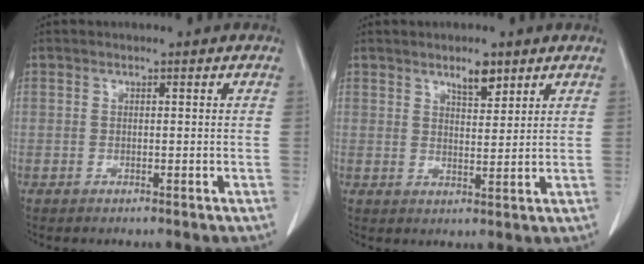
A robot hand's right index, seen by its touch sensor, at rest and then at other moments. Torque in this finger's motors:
{"motor_torque": [0.11, 0.10, 0.02, 0.01]}